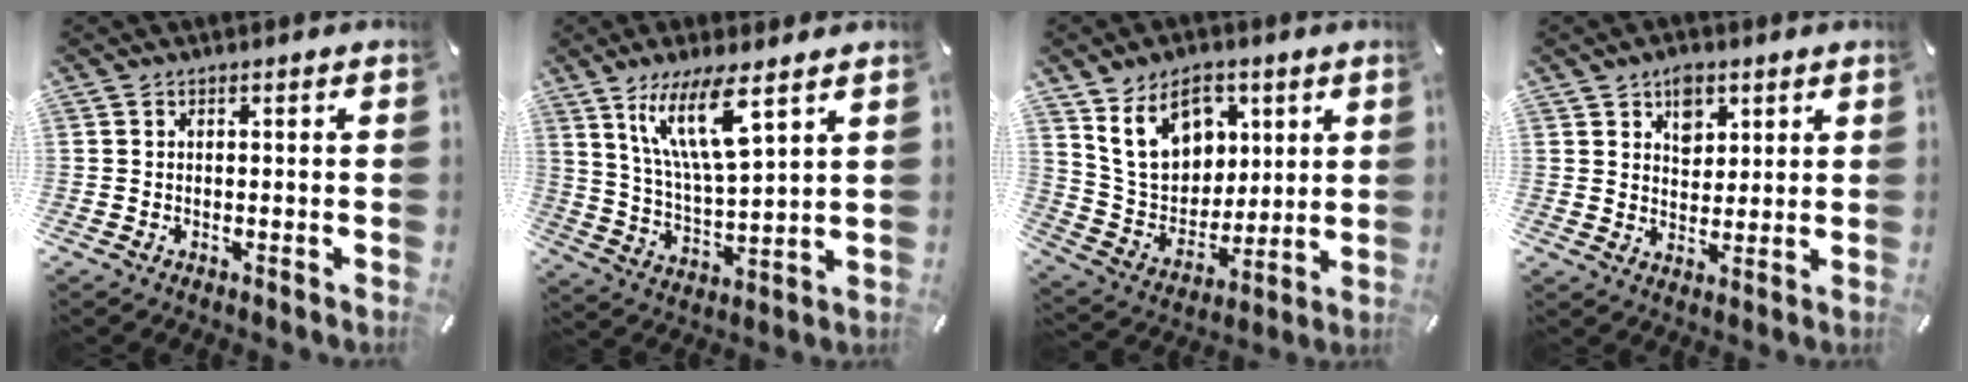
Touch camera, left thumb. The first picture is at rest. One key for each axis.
{"total": 14.0, "fx": 8.7, "fy": 3.5, "fz": 10.4, "tx": -0.221, "ty": -0.026, "tz": 0.149}
{"total": 15.3, "fx": 7.4, "fy": 11.3, "fz": 7.2, "tx": -0.134, "ty": -0.025, "tz": 0.144}
{"total": 5.5, "fx": 3.1, "fy": 4.1, "fz": 2.1, "tx": -0.014, "ty": -0.014, "tz": 0.050}